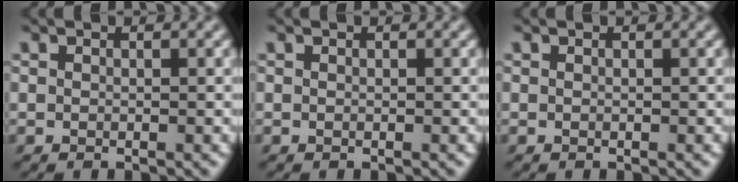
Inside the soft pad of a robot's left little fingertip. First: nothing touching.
{"total": 0.0}
{"total": 0.0}